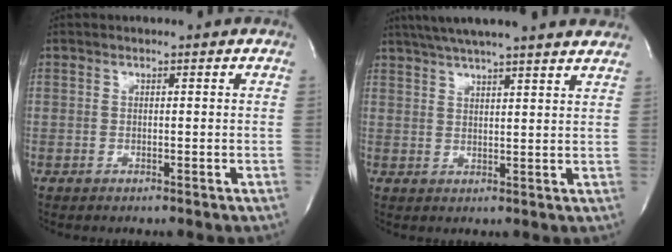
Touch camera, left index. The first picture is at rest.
{"total": 18.8, "force": [16.3, 0.9, 9.3], "torque": [-0.158, 0.032, 0.217]}